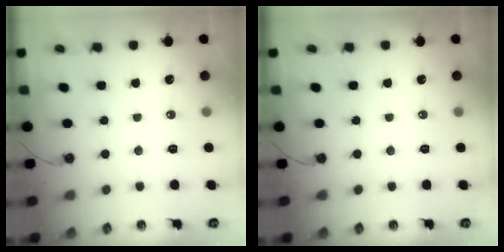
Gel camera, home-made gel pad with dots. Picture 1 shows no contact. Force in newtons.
{"total": 0.0}